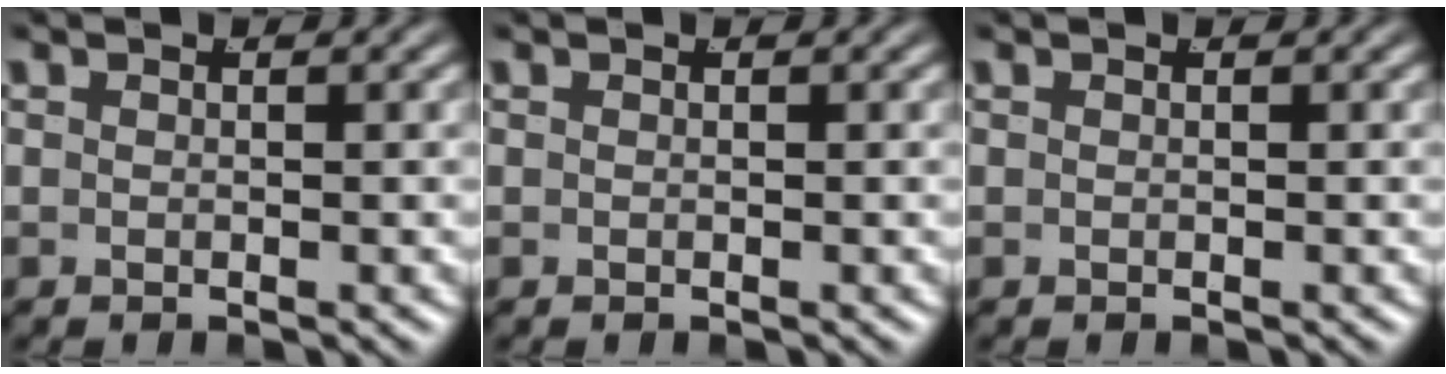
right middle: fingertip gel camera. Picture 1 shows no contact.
{"total": 0.0}
{"total": 0.0}